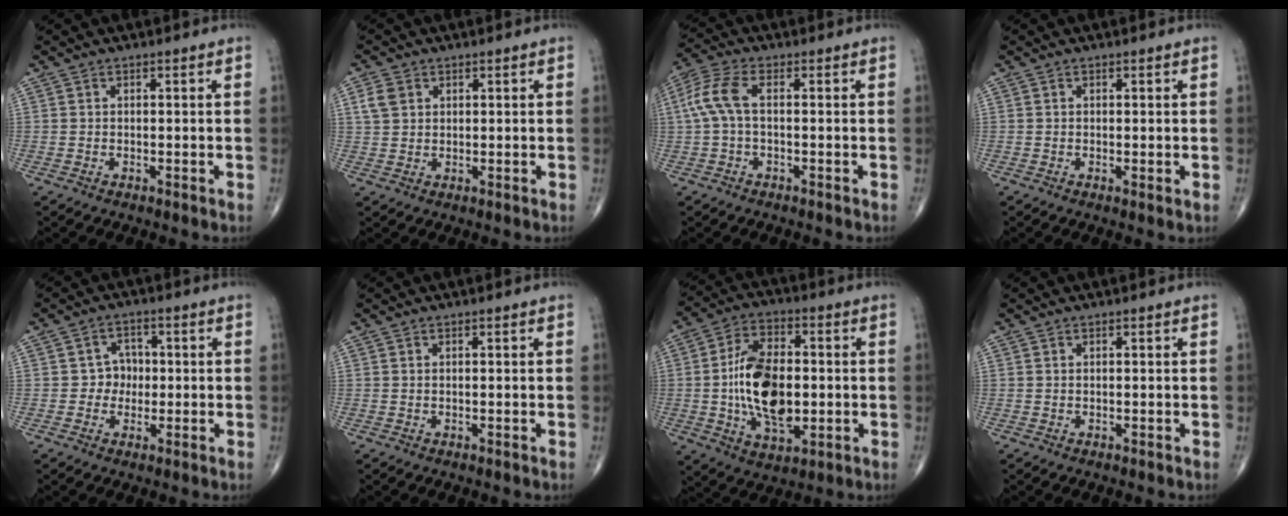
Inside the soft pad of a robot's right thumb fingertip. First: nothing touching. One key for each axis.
{"total": 3.6, "fx": 1.3, "fy": 2.8, "fz": 1.8, "tx": -0.028, "ty": 0.003, "tz": 0.030}
{"total": 6.6, "fx": 0.2, "fy": 2.9, "fz": 5.9, "tx": -0.154, "ty": 0.022, "tz": -0.002}
{"total": 0.7, "fx": -0.1, "fy": 0.1, "fz": 0.7, "tx": -0.012, "ty": -0.004, "tz": -0.005}
{"total": 4.1, "fx": -0.3, "fy": 3.8, "fz": 1.6, "tx": 0.010, "ty": 0.012, "tz": -0.015}
{"total": 0.0}
{"total": 16.2, "fx": -0.8, "fy": 9.0, "fz": 13.4, "tx": -0.226, "ty": 0.007, "tz": -0.012}
{"total": 0.0}